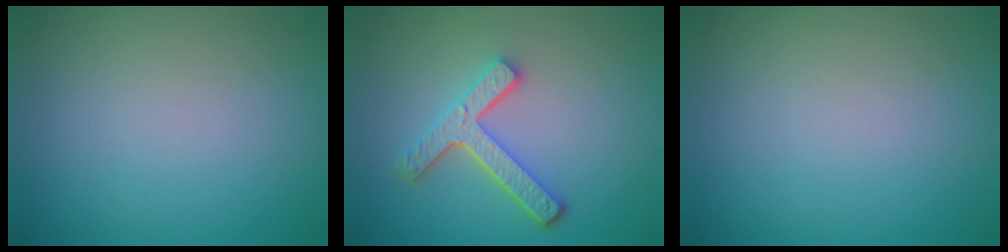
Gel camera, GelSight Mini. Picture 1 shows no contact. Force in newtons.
{"total": 4.2, "press": 3.3, "slide": 2.7}
{"total": 0.0}